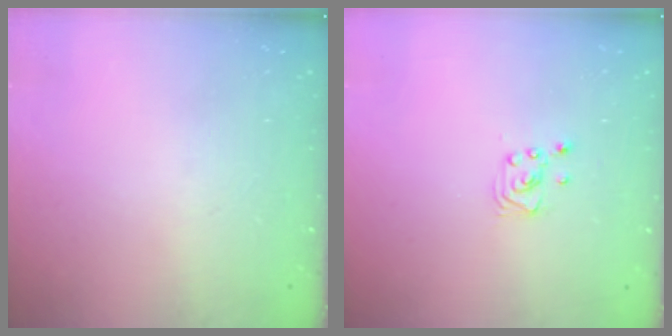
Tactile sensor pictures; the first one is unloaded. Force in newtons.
{"total": 2.2, "press": 2.2, "slide": 0.2}